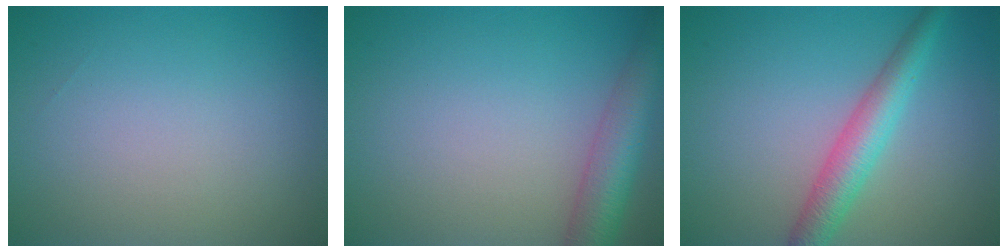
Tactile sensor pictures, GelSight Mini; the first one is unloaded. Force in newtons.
{"total": 5.1, "press": 5.1, "slide": 0.3}
{"total": 3.9, "press": 3.9, "slide": 0.2}